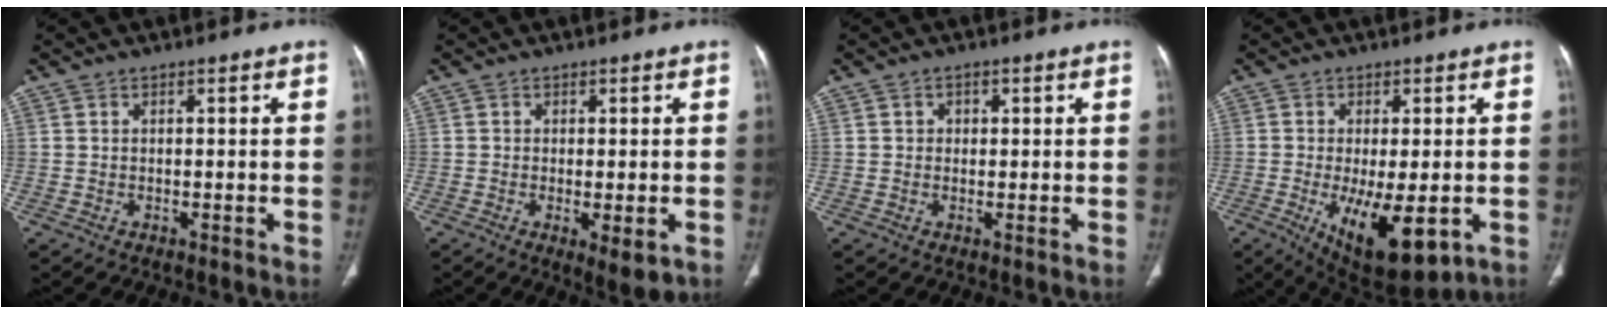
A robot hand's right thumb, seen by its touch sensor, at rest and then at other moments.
{"total": 4.5, "force": [-1.4, 1.4, 4.0], "torque": [-0.066, -0.014, -0.018]}
{"total": 1.4, "force": [0.3, 1.3, 0.5], "torque": [0.003, 0.002, 0.001]}
{"total": 13.7, "force": [-4.3, 5.5, 11.8], "torque": [-0.187, -0.020, -0.048]}